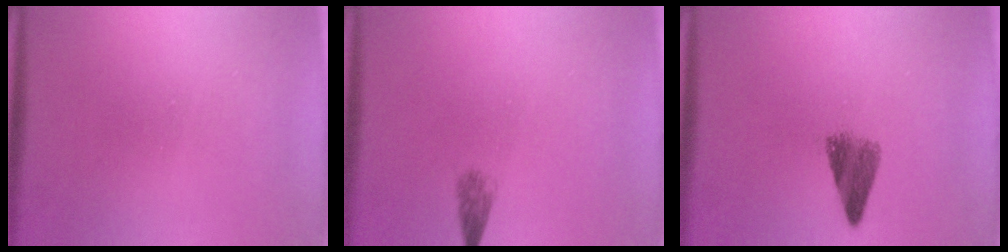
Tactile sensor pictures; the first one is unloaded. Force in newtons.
{"total": 1.8}
{"total": 4.2}